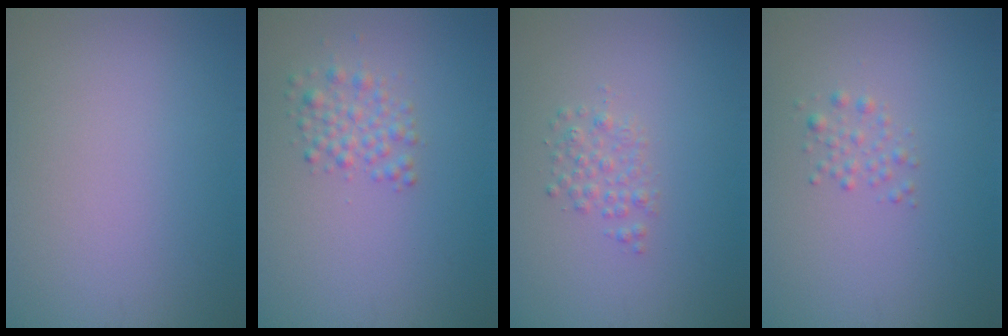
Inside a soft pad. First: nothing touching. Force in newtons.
{"total": 2.2, "press": 2.2, "slide": 0.1}
{"total": 1.5, "press": 1.5, "slide": 0.0}
{"total": 1.2, "press": 1.2, "slide": 0.0}